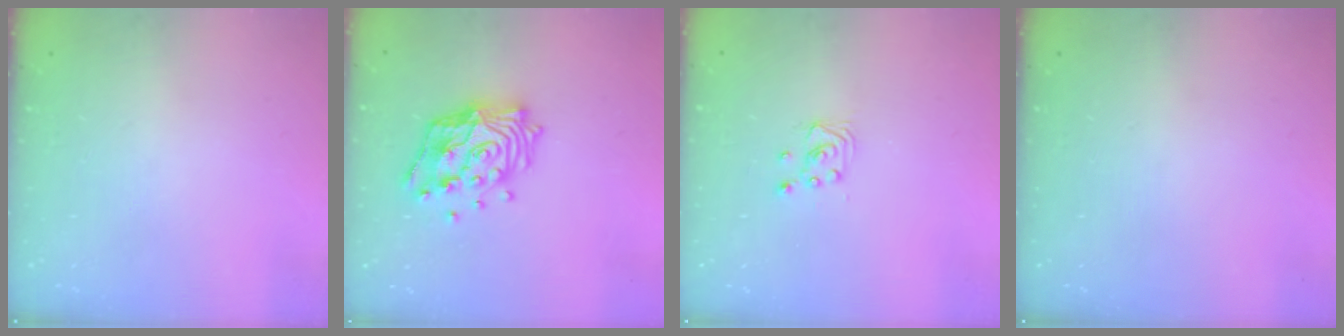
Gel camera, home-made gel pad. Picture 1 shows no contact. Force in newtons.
{"total": 16.3, "press": 16.3, "slide": 1.3}
{"total": 2.5, "press": 2.5, "slide": 0.2}
{"total": 0.0}